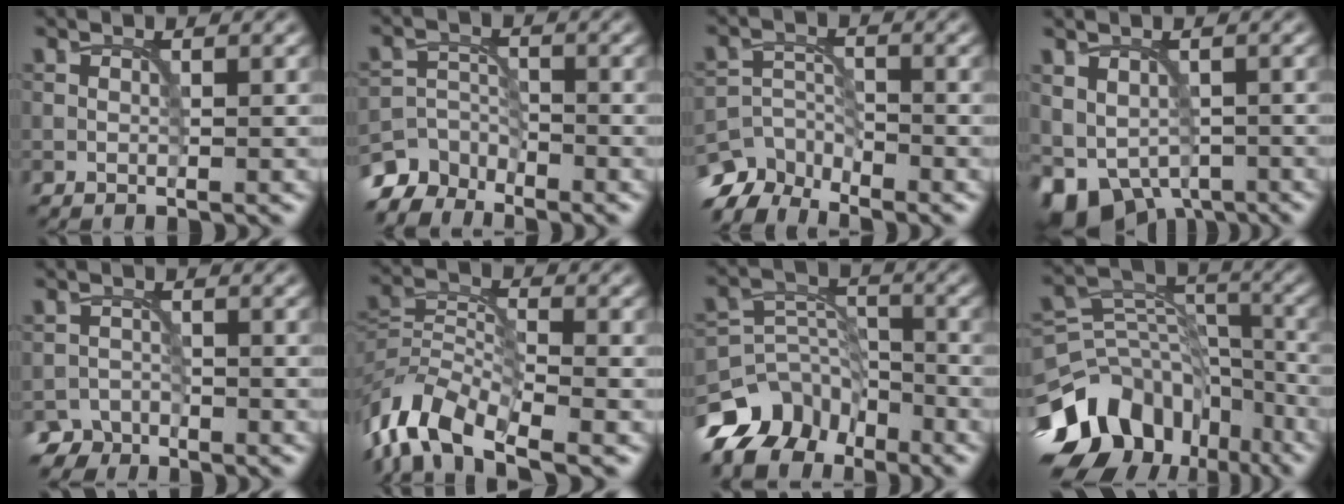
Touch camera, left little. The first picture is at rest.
{"total": 4.8, "force": [-4.3, 1.9, 0.6], "torque": [0.001, -0.007, -0.081]}
{"total": 5.5, "force": [-4.9, 2.2, 1.4], "torque": [-0.020, -0.010, -0.094]}
{"total": 4.8, "force": [-1.4, 3.7, 2.7], "torque": [-0.048, -0.018, -0.014]}
{"total": 3.2, "force": [-2.9, 1.3, 0.0], "torque": [0.007, -0.002, -0.050]}
{"total": 8.0, "force": [-5.5, 3.0, 5.0], "torque": [-0.092, 0.002, -0.119]}
{"total": 8.5, "force": [-6.4, 4.8, 2.9], "torque": [-0.044, 0.006, -0.123]}
{"total": 12.7, "force": [-7.3, 8.6, 5.7], "torque": [-0.123, 0.015, -0.123]}